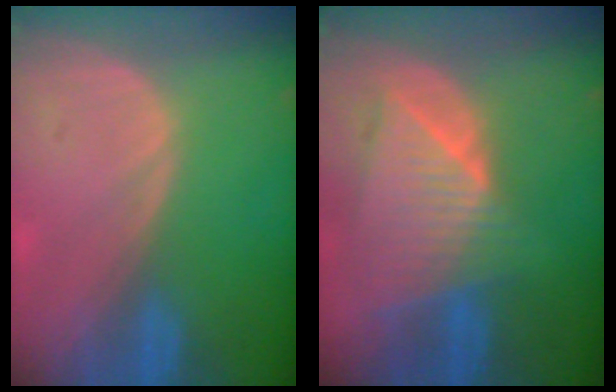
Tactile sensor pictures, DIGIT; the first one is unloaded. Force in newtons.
{"total": 9.0, "press": 8.0, "slide": 4.1}